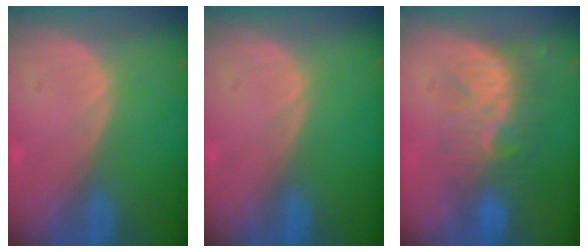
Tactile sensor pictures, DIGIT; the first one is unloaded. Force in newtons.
{"total": 0.0}
{"total": 8.4, "press": 7.6, "slide": 3.5}